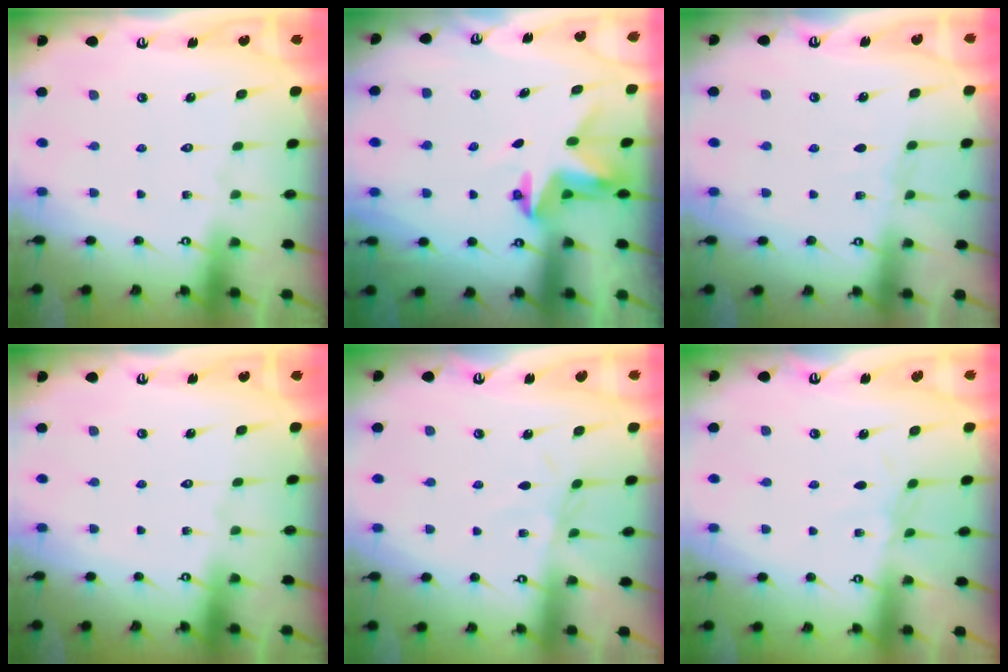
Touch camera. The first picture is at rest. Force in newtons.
{"total": 3.5, "press": 3.5, "slide": 0.3}
{"total": 2.6, "press": 2.6, "slide": 0.4}
{"total": 0.0}
{"total": 2.2, "press": 2.2, "slide": 0.3}
{"total": 2.8, "press": 2.7, "slide": 0.5}